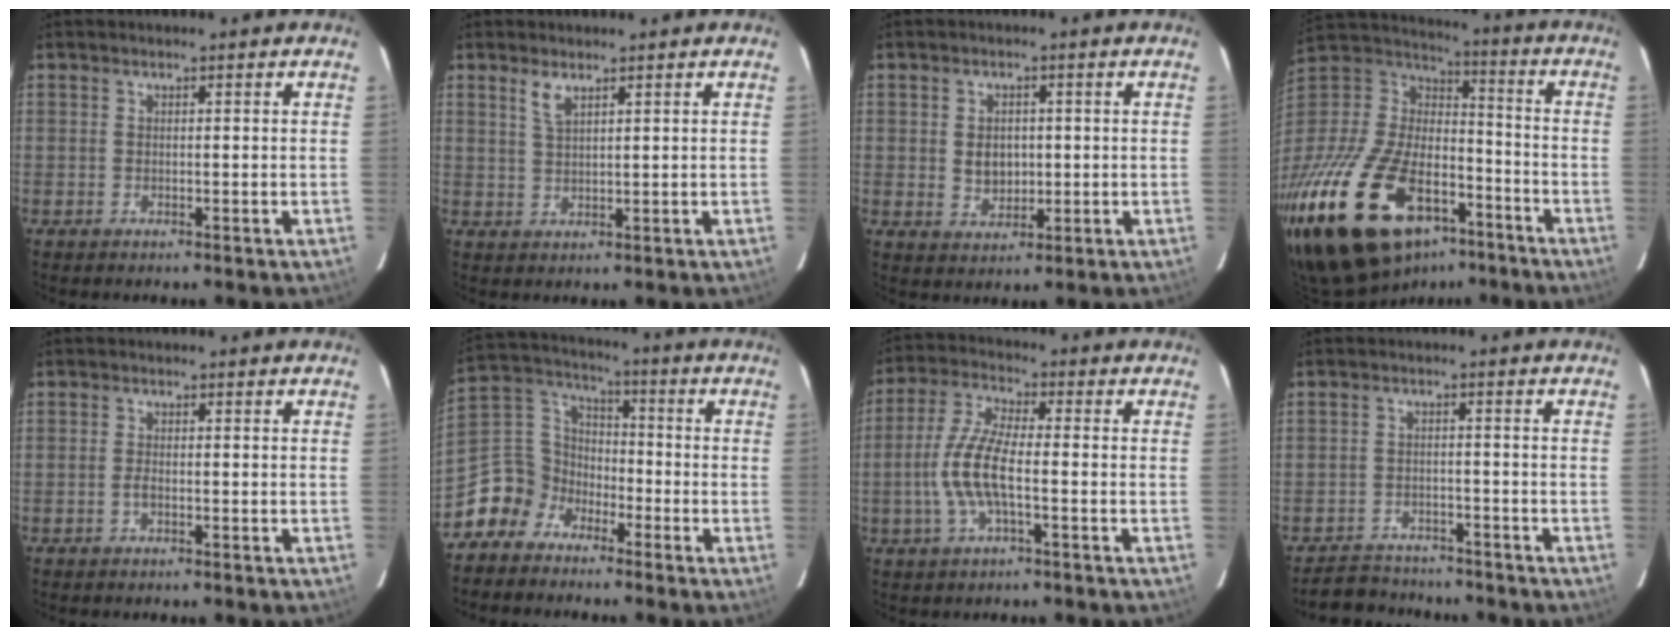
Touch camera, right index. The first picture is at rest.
{"total": 2.6, "force": [1.7, 0.7, 1.8], "torque": [-0.037, 0.000, 0.035]}
{"total": 4.9, "force": [0.2, 3.8, 3.1], "torque": [-0.053, 0.001, 0.010]}
{"total": 33.4, "force": [-18.8, 17.8, 21.1], "torque": [-0.440, -0.015, -0.299]}
{"total": 1.3, "force": [-0.5, 0.5, 1.1], "torque": [-0.025, 0.000, -0.011]}
{"total": 9.4, "force": [-6.5, 6.7, 0.9], "torque": [-0.043, 0.047, -0.147]}
{"total": 9.9, "force": [-2.2, 2.6, 9.3], "torque": [-0.202, 0.003, -0.045]}
{"total": 7.8, "force": [-7.0, 3.1, 1.2], "torque": [-0.045, 0.010, -0.101]}